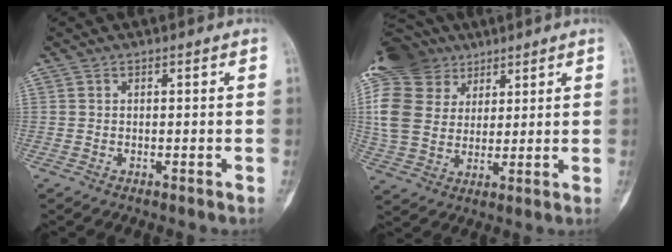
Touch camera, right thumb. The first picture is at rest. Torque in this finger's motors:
{"motor_torque": [1.23, 1.60, 0.82, 0.11, 0.10]}